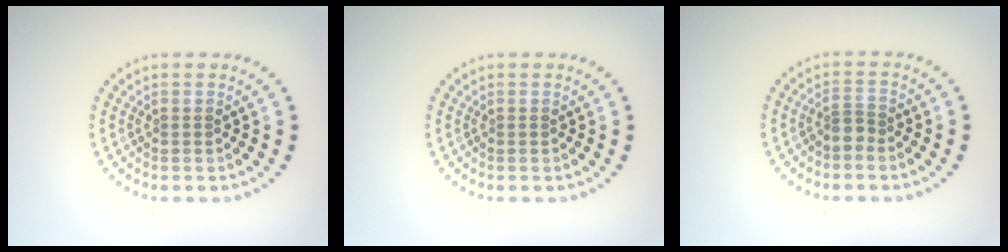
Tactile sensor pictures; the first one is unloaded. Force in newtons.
{"total": 0.0}
{"total": 1.3, "press": 0.9, "slide": 0.9}